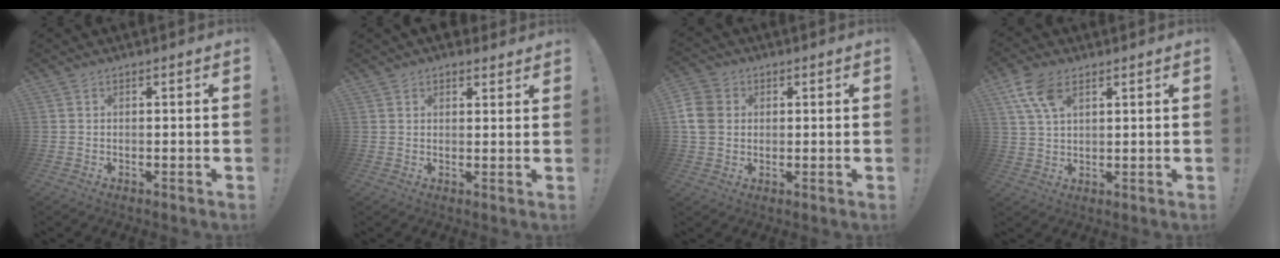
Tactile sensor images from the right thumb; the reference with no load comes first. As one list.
[{"total": 2.6, "force": [2.0, 1.7, 0.1], "torque": [0.015, -0.010, 0.033]}, {"total": 8.4, "force": [1.3, 7.1, 4.4], "torque": [-0.090, 0.006, 0.028]}, {"total": 9.2, "force": [4.7, 5.2, 6.0], "torque": [-0.112, -0.005, 0.094]}]